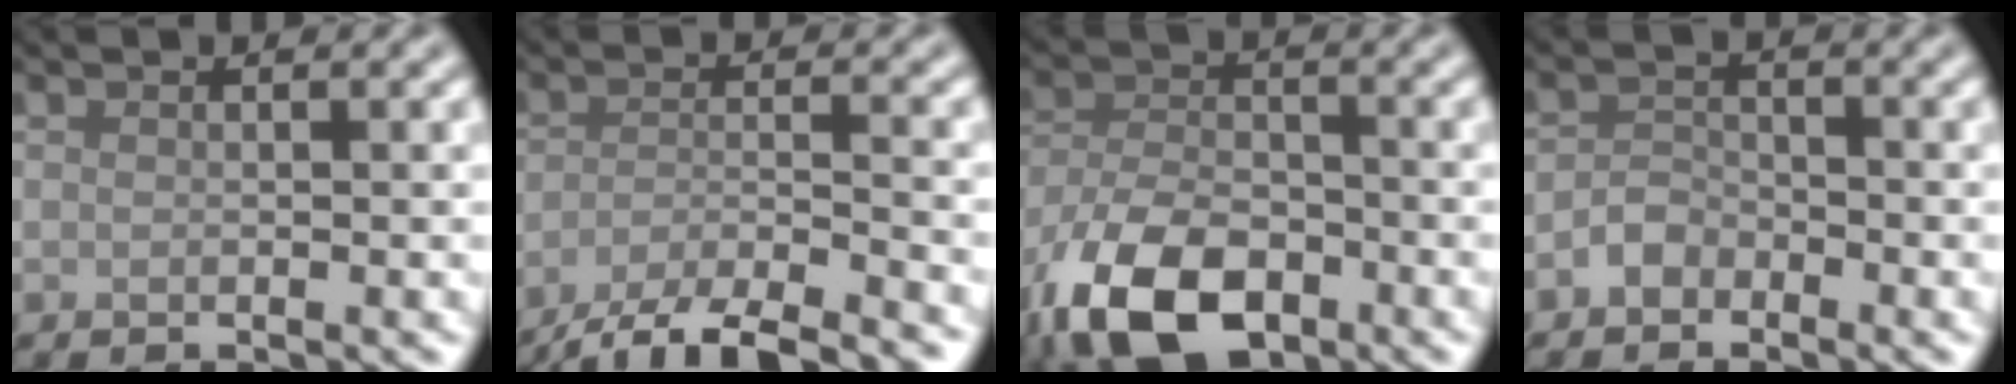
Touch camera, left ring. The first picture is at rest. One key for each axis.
{"total": 6.5, "fx": -5.3, "fy": 1.5, "fz": 3.6, "tx": -0.059, "ty": -0.007, "tz": -0.089}
{"total": 10.8, "fx": -6.4, "fy": 5.5, "fz": 6.7, "tx": -0.150, "ty": -0.026, "tz": -0.119}
{"total": 1.5, "fx": -1.1, "fy": 1.0, "fz": 0.4, "tx": -0.006, "ty": 0.007, "tz": -0.024}